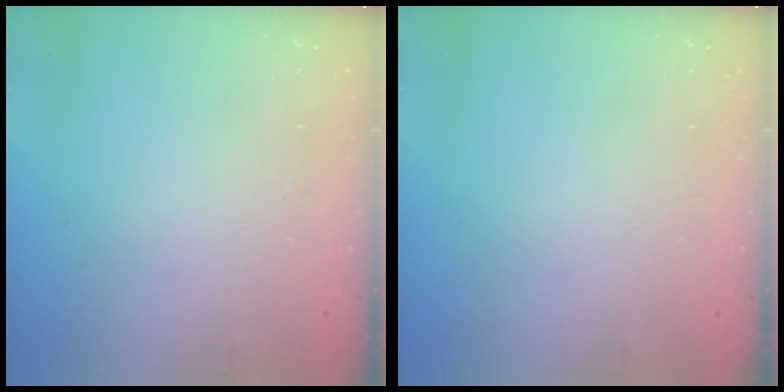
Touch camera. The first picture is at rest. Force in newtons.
{"total": 0.0}